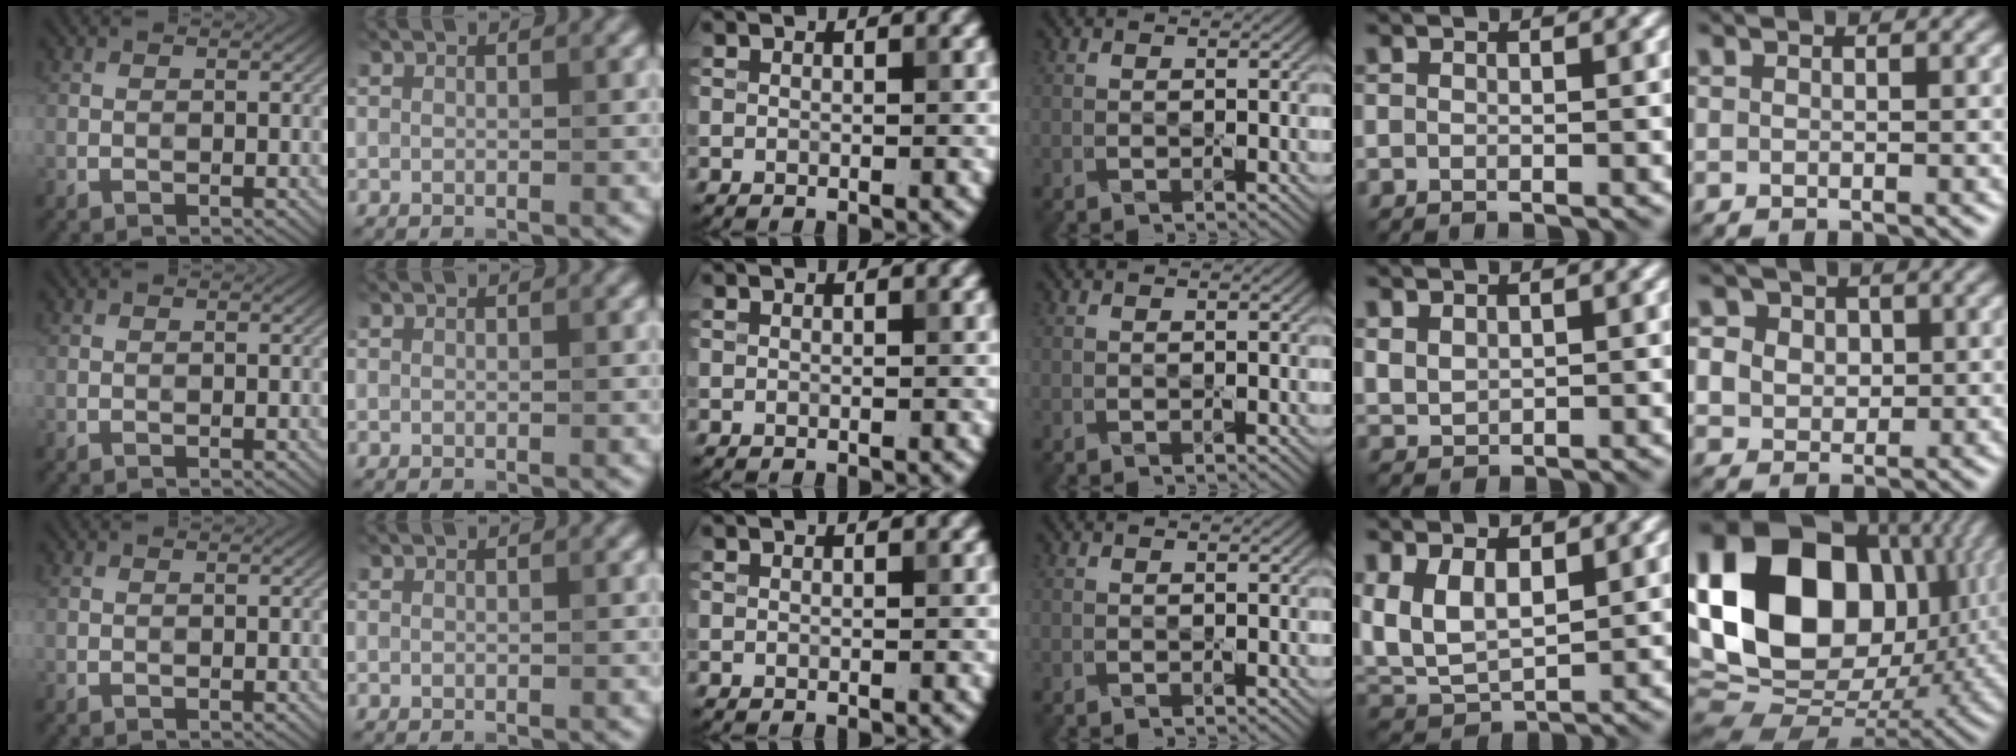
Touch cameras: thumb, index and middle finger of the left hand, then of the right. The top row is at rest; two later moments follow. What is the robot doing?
{"motion": "press", "object": "gel pad"}